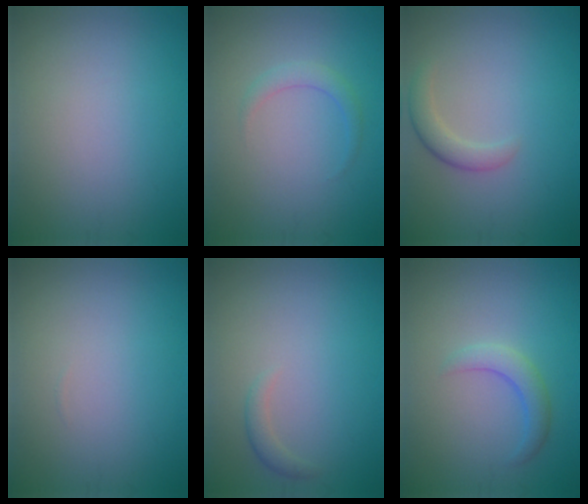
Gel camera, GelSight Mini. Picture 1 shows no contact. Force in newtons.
{"total": 1.5, "press": 1.5, "slide": 0.1}
{"total": 2.1, "press": 2.1, "slide": 0.1}
{"total": 0.0}
{"total": 1.1, "press": 1.1, "slide": 0.1}
{"total": 2.3, "press": 2.2, "slide": 0.2}